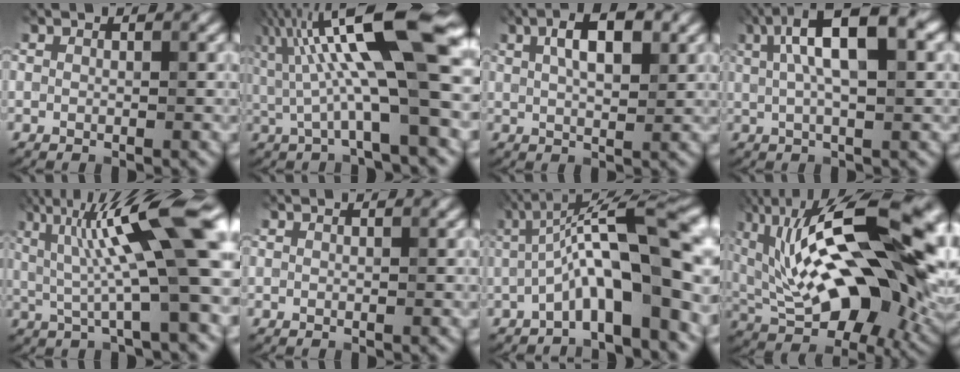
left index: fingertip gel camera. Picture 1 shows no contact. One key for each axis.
{"total": 13.6, "fx": 2.4, "fy": 3.0, "fz": 13.1, "tx": -0.214, "ty": 0.017, "tz": 0.043}
{"total": 4.5, "fx": 1.5, "fy": 1.7, "fz": 3.9, "tx": -0.069, "ty": 0.009, "tz": 0.027}
{"total": 8.3, "fx": 2.1, "fy": 2.6, "fz": 7.6, "tx": -0.125, "ty": 0.022, "tz": 0.032}
{"total": 11.5, "fx": 1.9, "fy": 2.0, "fz": 11.2, "tx": -0.182, "ty": 0.013, "tz": 0.037}
{"total": 0.0}
{"total": 9.9, "fx": -1.6, "fy": 2.3, "fz": 9.5, "tx": -0.143, "ty": 0.025, "tz": -0.028}
{"total": 20.2, "fx": 4.7, "fy": 9.2, "fz": 17.4, "tx": -0.298, "ty": 0.038, "tz": 0.084}